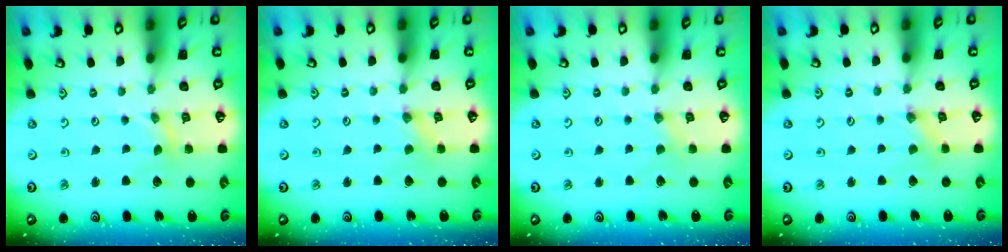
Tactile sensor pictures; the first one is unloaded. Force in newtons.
{"total": 0.0}
{"total": 0.6, "press": 0.6, "slide": 0.2}
{"total": 0.8, "press": 0.8, "slide": 0.2}